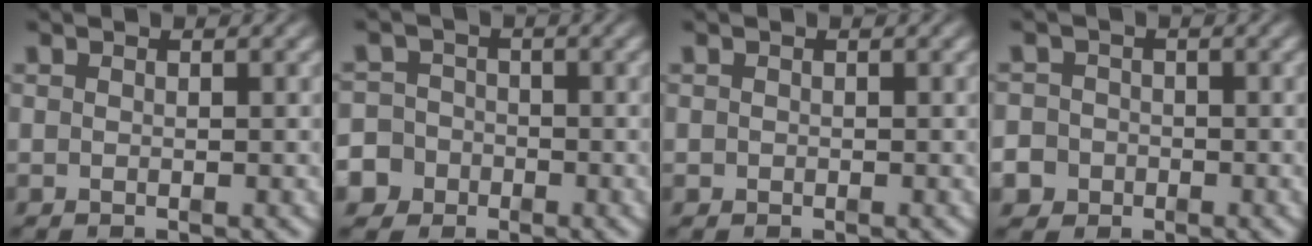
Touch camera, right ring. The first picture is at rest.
{"total": 6.4, "force": [-2.9, 5.6, 1.0], "torque": [-0.024, -0.024, -0.054]}
{"total": 0.0}
{"total": 4.7, "force": [-1.9, 4.2, 0.6], "torque": [-0.023, -0.021, -0.032]}